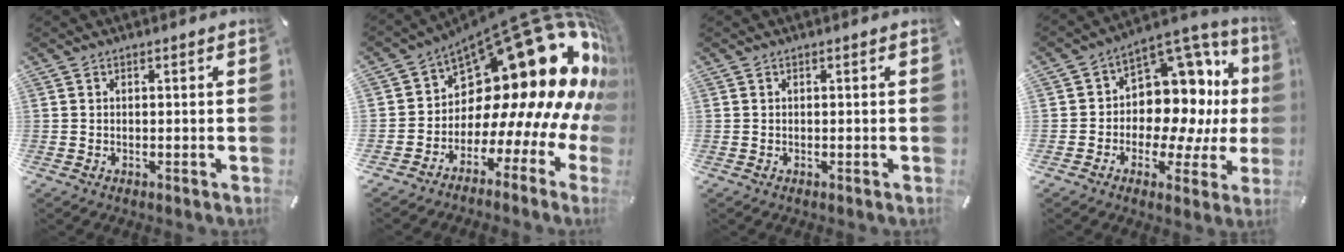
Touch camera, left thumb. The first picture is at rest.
{"total": 26.1, "force": [10.7, 12.3, 20.4], "torque": [-0.302, -0.124, 0.207]}
{"total": 0.0}
{"total": 14.5, "force": [2.8, 10.9, 9.2], "torque": [-0.109, -0.046, 0.053]}